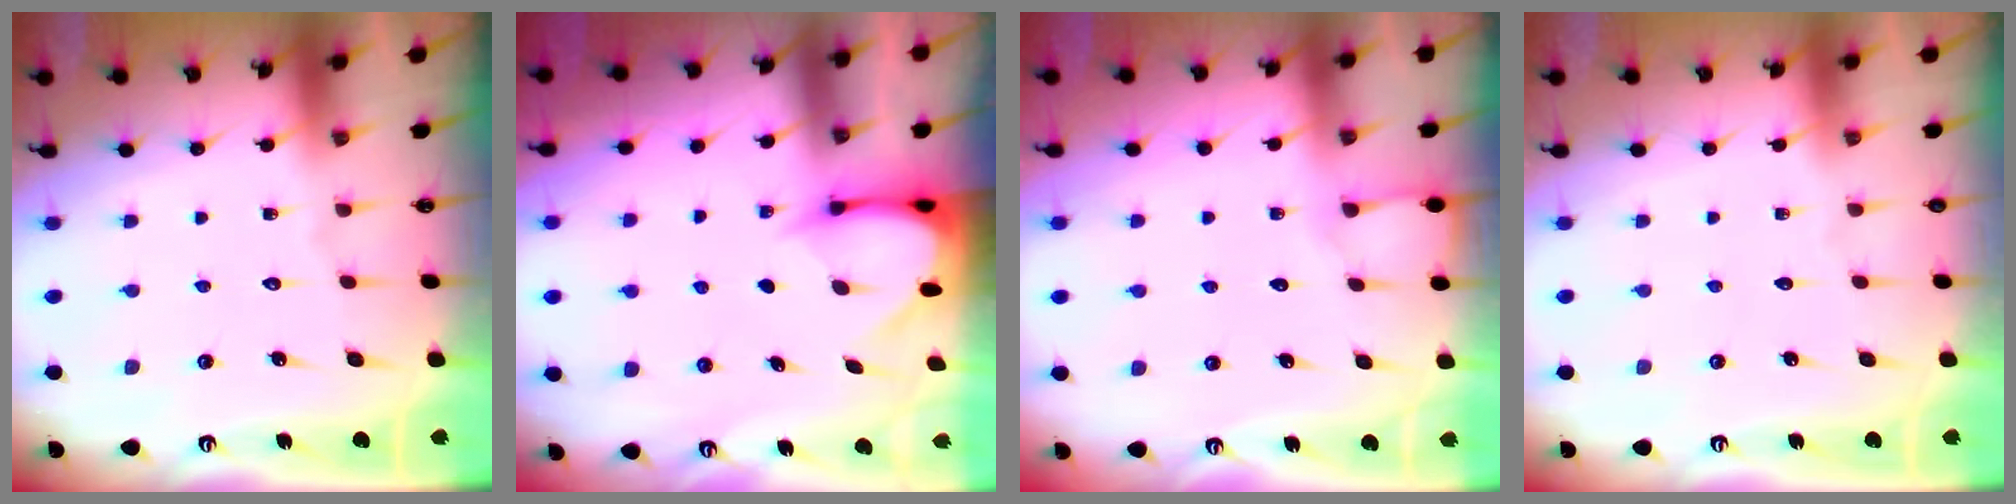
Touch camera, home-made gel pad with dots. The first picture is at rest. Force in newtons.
{"total": 3.4, "press": 3.4, "slide": 0.3}
{"total": 3.1, "press": 3.1, "slide": 0.5}
{"total": 0.0}